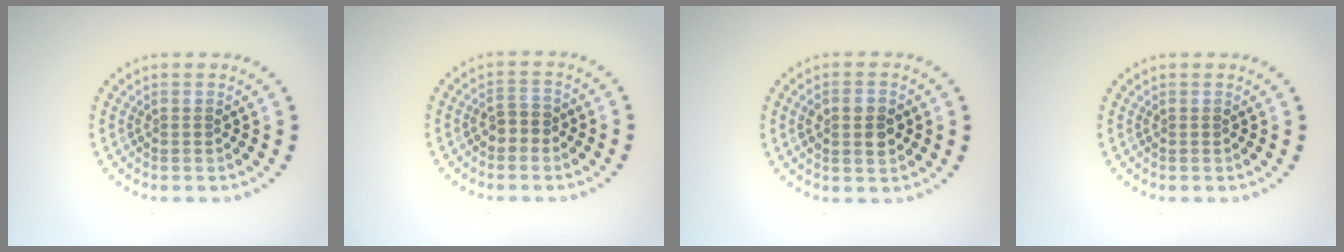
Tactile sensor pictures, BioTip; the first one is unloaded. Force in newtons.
{"total": 1.9, "press": 1.8, "slide": 0.6}
{"total": 2.7, "press": 2.7, "slide": 0.3}
{"total": 0.0}